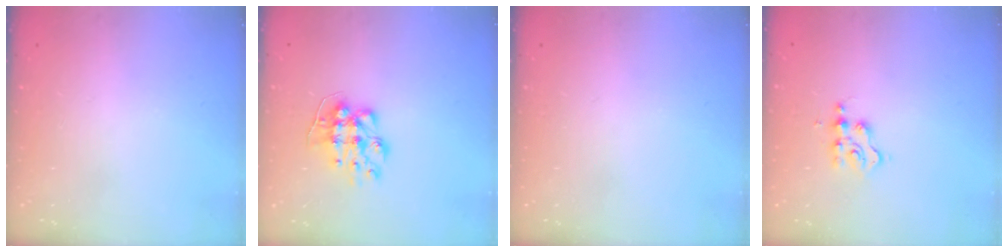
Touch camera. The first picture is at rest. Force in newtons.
{"total": 9.2, "press": 9.1, "slide": 1.1}
{"total": 0.0}
{"total": 2.7, "press": 2.7, "slide": 0.4}